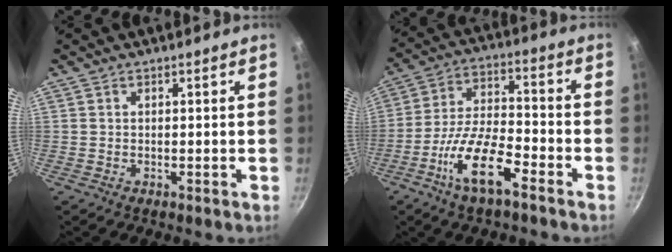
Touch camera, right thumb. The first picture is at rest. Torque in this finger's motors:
{"motor_torque": [-0.30, 0.43, -0.31, 0.01, 0.05]}